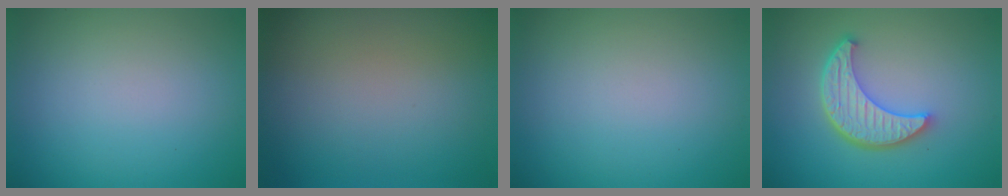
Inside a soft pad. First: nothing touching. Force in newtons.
{"total": 0.0}
{"total": 0.0}
{"total": 5.5, "press": 4.2, "slide": 3.4}